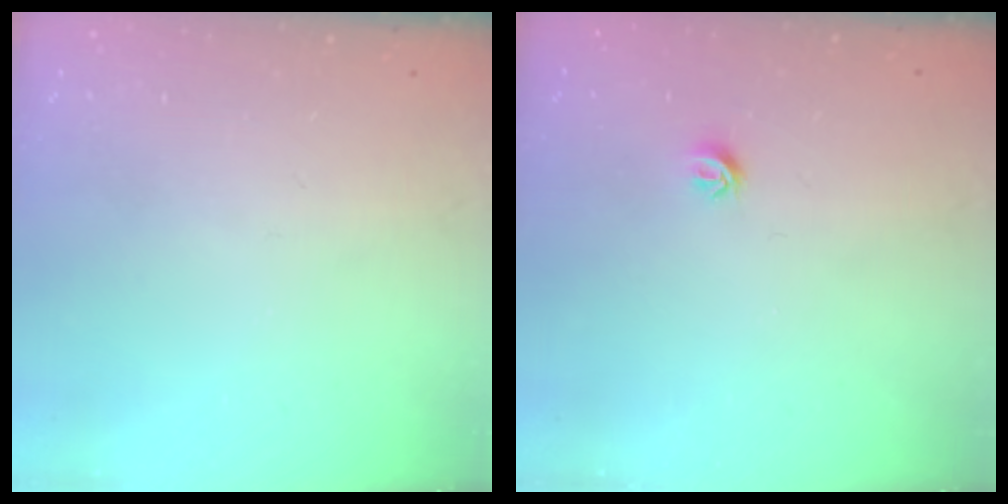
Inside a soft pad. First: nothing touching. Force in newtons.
{"total": 4.9, "press": 4.8, "slide": 0.9}